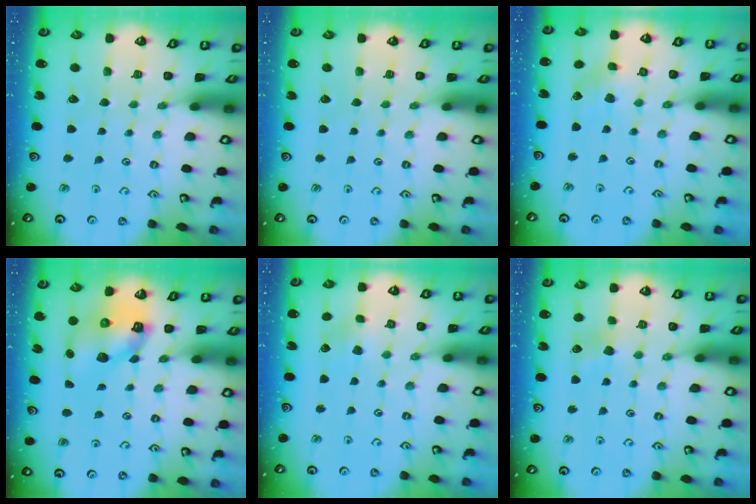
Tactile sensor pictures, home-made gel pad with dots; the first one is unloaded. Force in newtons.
{"total": 0.0}
{"total": 3.0, "press": 3.0, "slide": 0.4}
{"total": 8.8, "press": 8.6, "slide": 1.5}
{"total": 2.7, "press": 2.7, "slide": 0.3}
{"total": 5.8, "press": 5.8, "slide": 0.6}